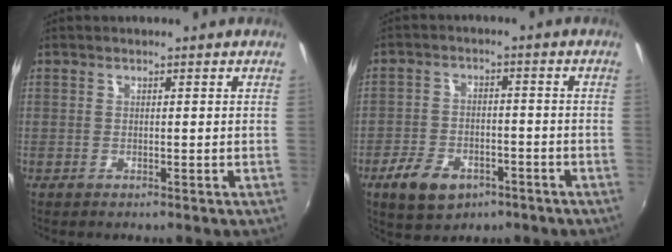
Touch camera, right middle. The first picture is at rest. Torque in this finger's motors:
{"motor_torque": [0.18, -0.40, 0.08, 0.02]}